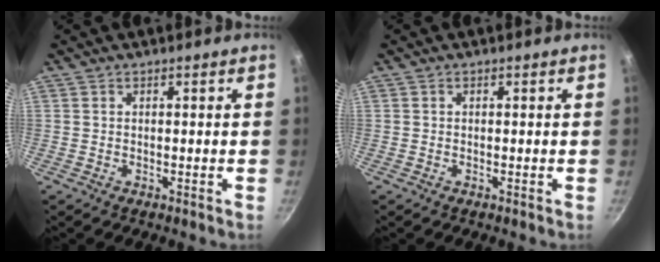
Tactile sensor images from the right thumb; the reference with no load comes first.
{"total": 0.0}